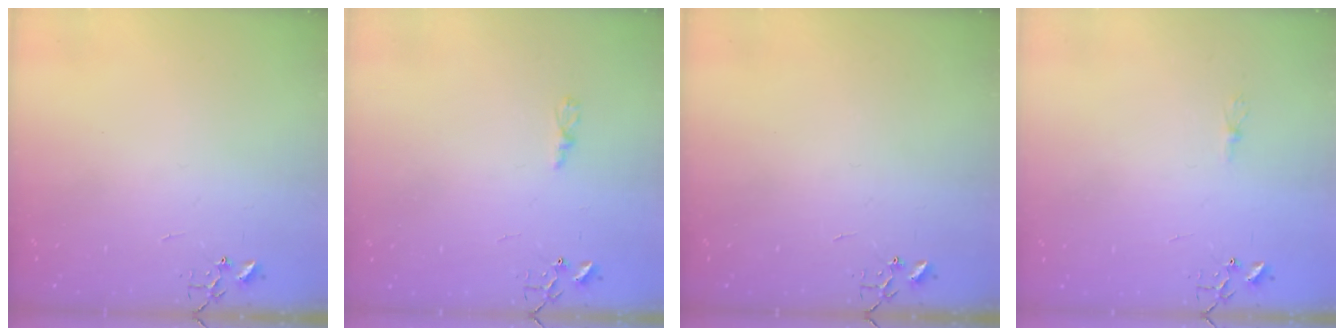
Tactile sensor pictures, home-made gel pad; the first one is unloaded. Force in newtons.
{"total": 3.2, "press": 3.1, "slide": 0.4}
{"total": 0.0}
{"total": 4.7, "press": 4.6, "slide": 0.6}